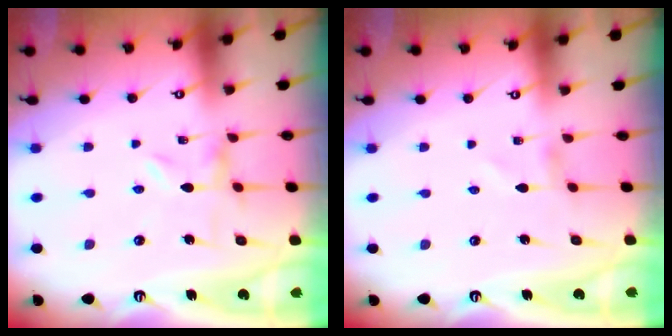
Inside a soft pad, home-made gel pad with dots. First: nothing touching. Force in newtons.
{"total": 0.8, "press": 0.8, "slide": 0.1}